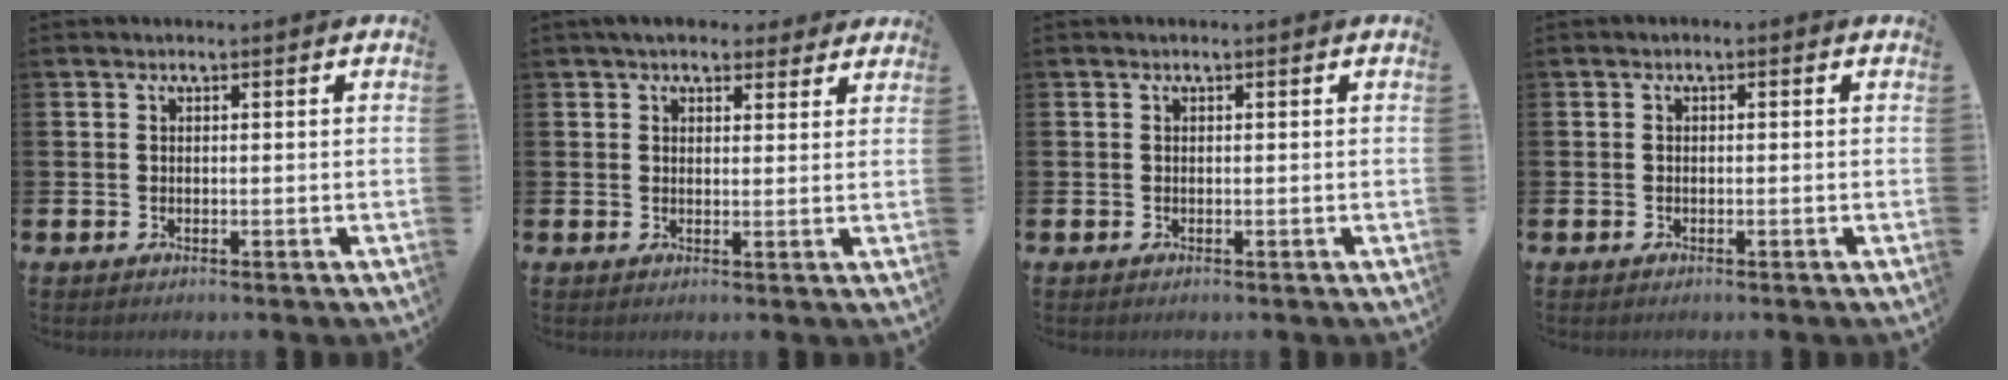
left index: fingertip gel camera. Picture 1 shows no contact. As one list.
[{"total": 4.8, "force": [4.3, 1.9, 1.0], "torque": [-0.010, -0.017, 0.077]}, {"total": 0.0}, {"total": 0.6, "force": [-0.5, 0.3, 0.1], "torque": [-0.007, 0.002, -0.009]}]